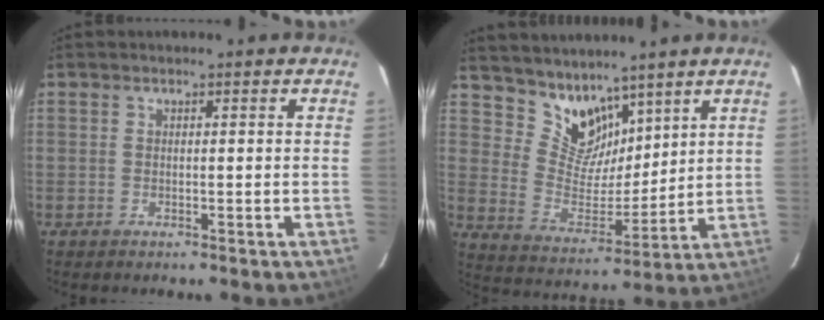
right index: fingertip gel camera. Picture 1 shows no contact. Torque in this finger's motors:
{"motor_torque": [-0.13, 0.33, 0.02, -0.01]}